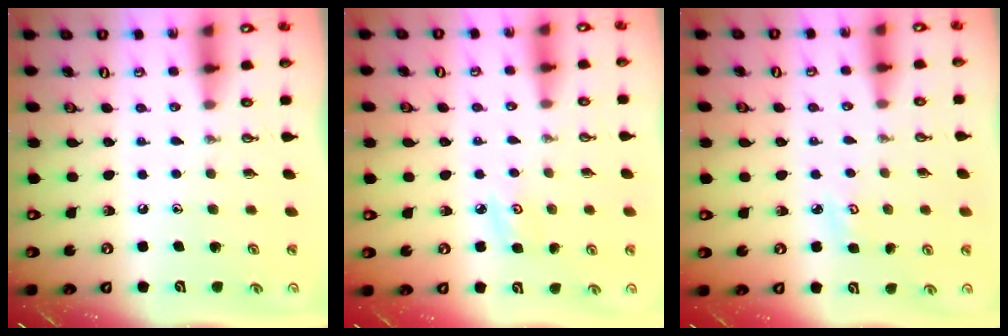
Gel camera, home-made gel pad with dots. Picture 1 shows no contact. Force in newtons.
{"total": 3.7, "press": 3.6, "slide": 0.4}
{"total": 3.2, "press": 3.2, "slide": 0.4}